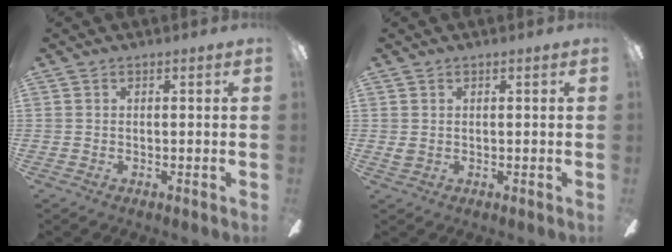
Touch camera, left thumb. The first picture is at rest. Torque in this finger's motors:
{"motor_torque": [0.28, 0.37, 0.17, -0.30, 0.00]}